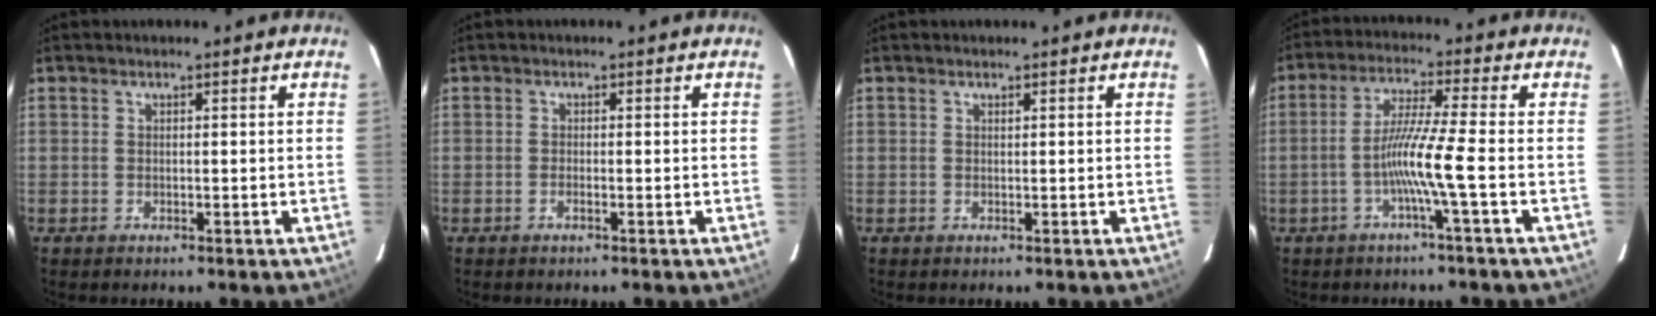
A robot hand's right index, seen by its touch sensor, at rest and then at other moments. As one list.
[{"total": 0.8, "force": [-0.4, 0.1, 0.6], "torque": [-0.015, 0.000, -0.008]}, {"total": 0.0}, {"total": 7.4, "force": [-2.2, -1.6, 6.9], "torque": [-0.132, 0.001, -0.046]}]